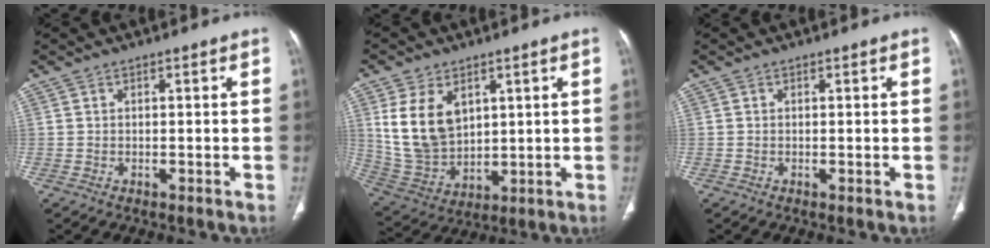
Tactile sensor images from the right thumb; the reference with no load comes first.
{"total": 13.2, "force": [4.2, 9.0, 8.7], "torque": [-0.146, -0.016, 0.105]}
{"total": 0.0}